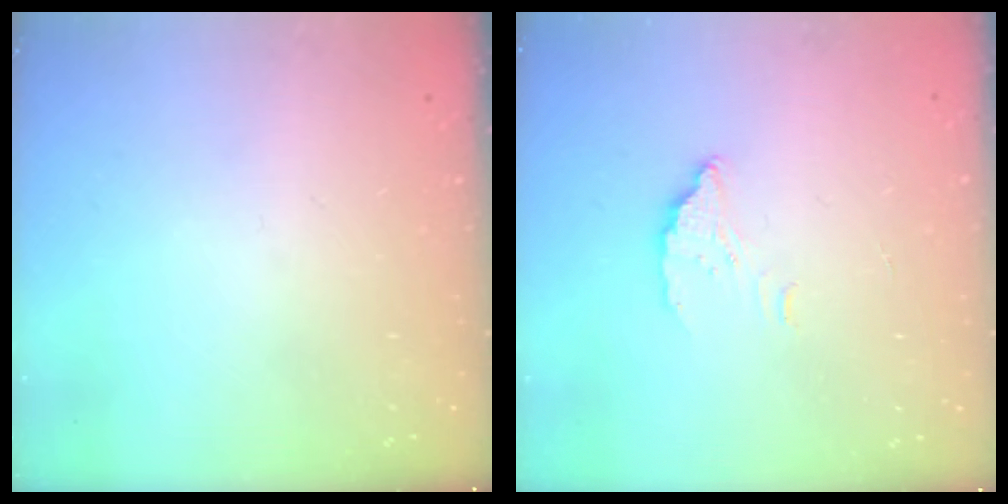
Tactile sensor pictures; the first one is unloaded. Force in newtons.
{"total": 3.6, "press": 3.6, "slide": 0.3}